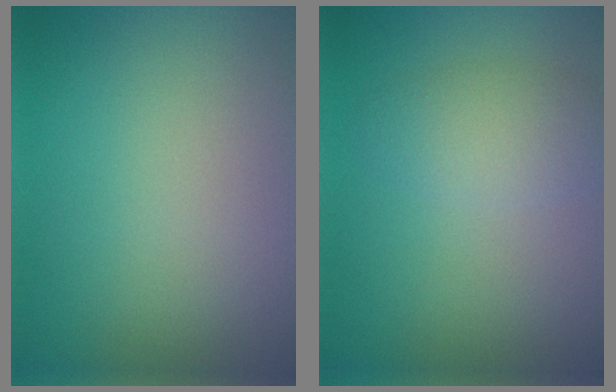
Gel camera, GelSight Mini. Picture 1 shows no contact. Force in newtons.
{"total": 3.0, "press": 3.0, "slide": 0.1}